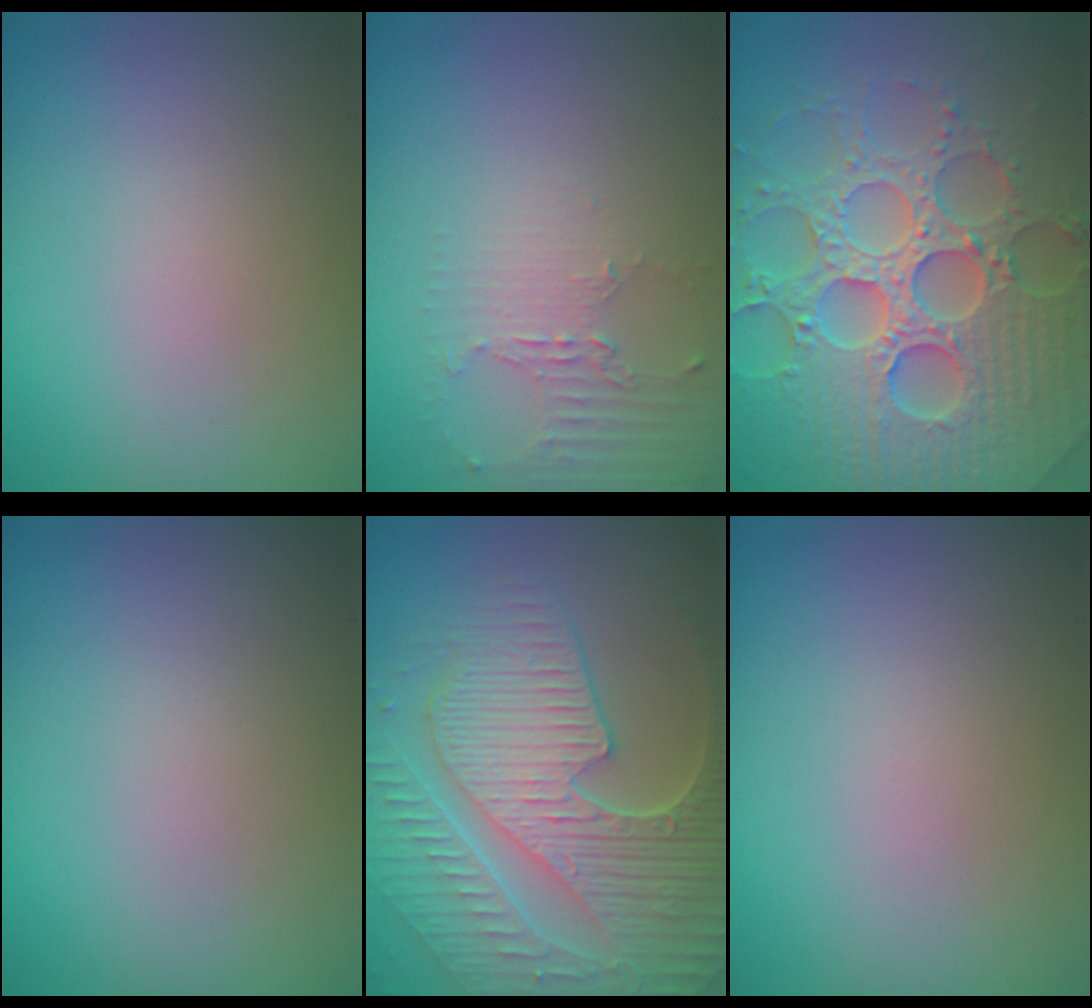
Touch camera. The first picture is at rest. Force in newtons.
{"total": 2.0, "press": 1.5, "slide": 1.4}
{"total": 8.0, "press": 7.8, "slide": 1.8}
{"total": 0.0}
{"total": 8.9, "press": 6.4, "slide": 6.2}
{"total": 0.0}